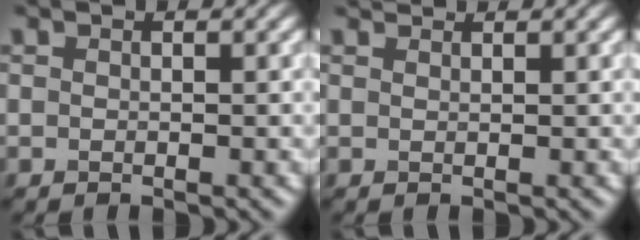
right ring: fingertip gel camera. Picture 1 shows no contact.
{"total": 1.3, "force": [1.3, 0.1, 0.3], "torque": [-0.011, -0.001, 0.015]}